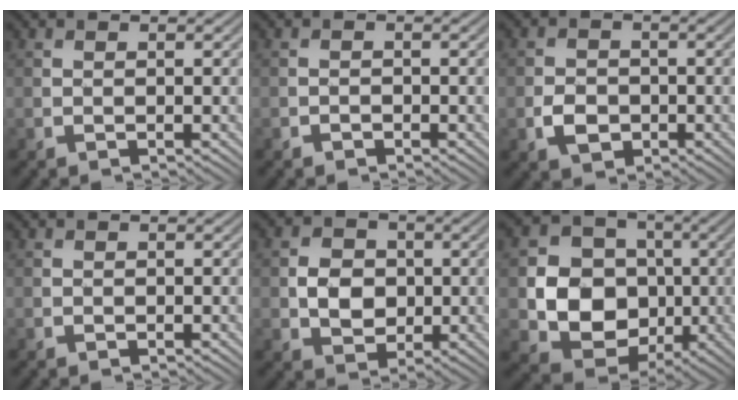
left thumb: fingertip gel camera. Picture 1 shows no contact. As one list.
[{"total": 0.7, "force": [-0.6, 0.5, 0.2], "torque": [-0.001, -0.002, -0.011]}, {"total": 3.4, "force": [-1.2, 2.6, 1.8], "torque": [-0.034, -0.004, -0.023]}, {"total": 0.0}, {"total": 4.7, "force": [-0.2, 3.9, 2.5], "torque": [-0.051, -0.002, -0.012]}, {"total": 11.1, "force": [-1.2, 9.4, 5.8], "torque": [-0.123, -0.015, -0.039]}]